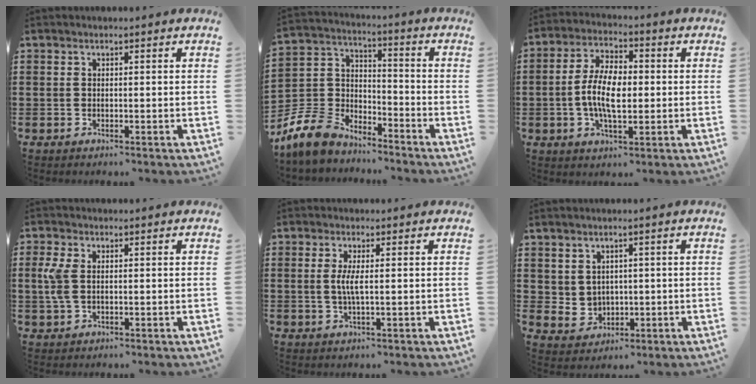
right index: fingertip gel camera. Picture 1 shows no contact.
{"total": 7.5, "force": [-6.7, 3.2, 1.2], "torque": [-0.068, 0.004, -0.145]}
{"total": 7.8, "force": [-0.8, 3.7, 6.9], "torque": [-0.151, 0.002, -0.021]}
{"total": 4.1, "force": [0.2, 2.2, 3.5], "torque": [-0.102, -0.003, -0.005]}
{"total": 3.0, "force": [0.1, 0.1, 3.0], "torque": [-0.064, -0.009, -0.002]}
{"total": 3.1, "force": [1.8, 2.4, 0.5], "torque": [-0.023, 0.002, 0.034]}